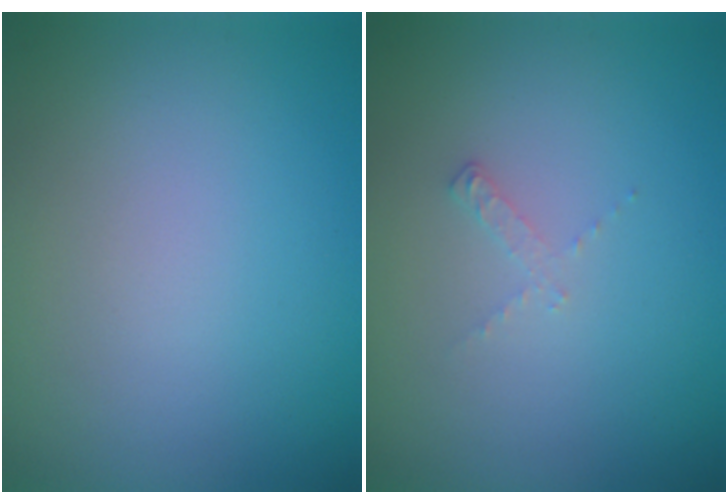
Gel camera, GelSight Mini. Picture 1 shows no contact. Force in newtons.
{"total": 0.8, "press": 0.8, "slide": 0.1}